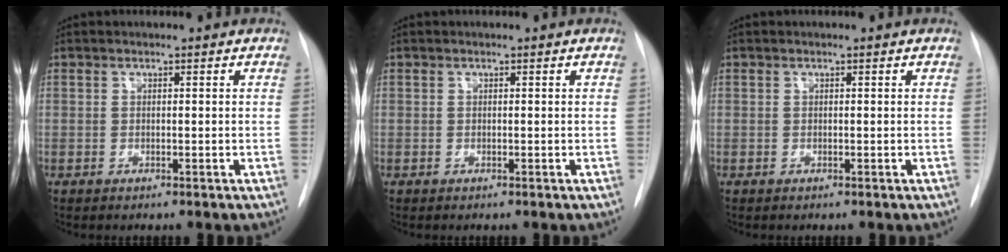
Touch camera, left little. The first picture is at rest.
{"total": 0.0}
{"total": 0.0}